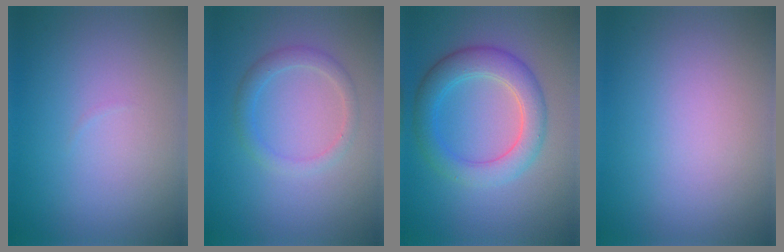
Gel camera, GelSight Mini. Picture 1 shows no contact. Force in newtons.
{"total": 1.9, "press": 1.9, "slide": 0.0}
{"total": 4.8, "press": 4.8, "slide": 0.0}
{"total": 0.0}